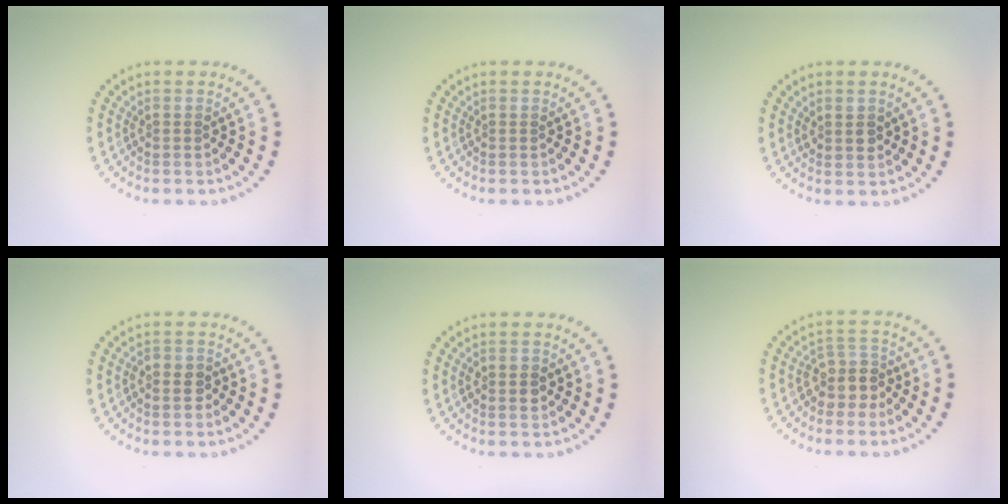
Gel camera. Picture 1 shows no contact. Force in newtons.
{"total": 0.0}
{"total": 1.5, "press": 1.4, "slide": 0.6}
{"total": 1.3, "press": 1.3, "slide": 0.4}
{"total": 1.8, "press": 1.8, "slide": 0.2}
{"total": 2.9, "press": 2.4, "slide": 1.6}